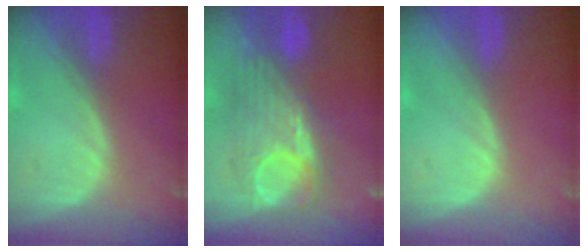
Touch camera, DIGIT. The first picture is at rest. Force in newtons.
{"total": 8.7, "press": 8.7, "slide": 0.8}
{"total": 0.0}